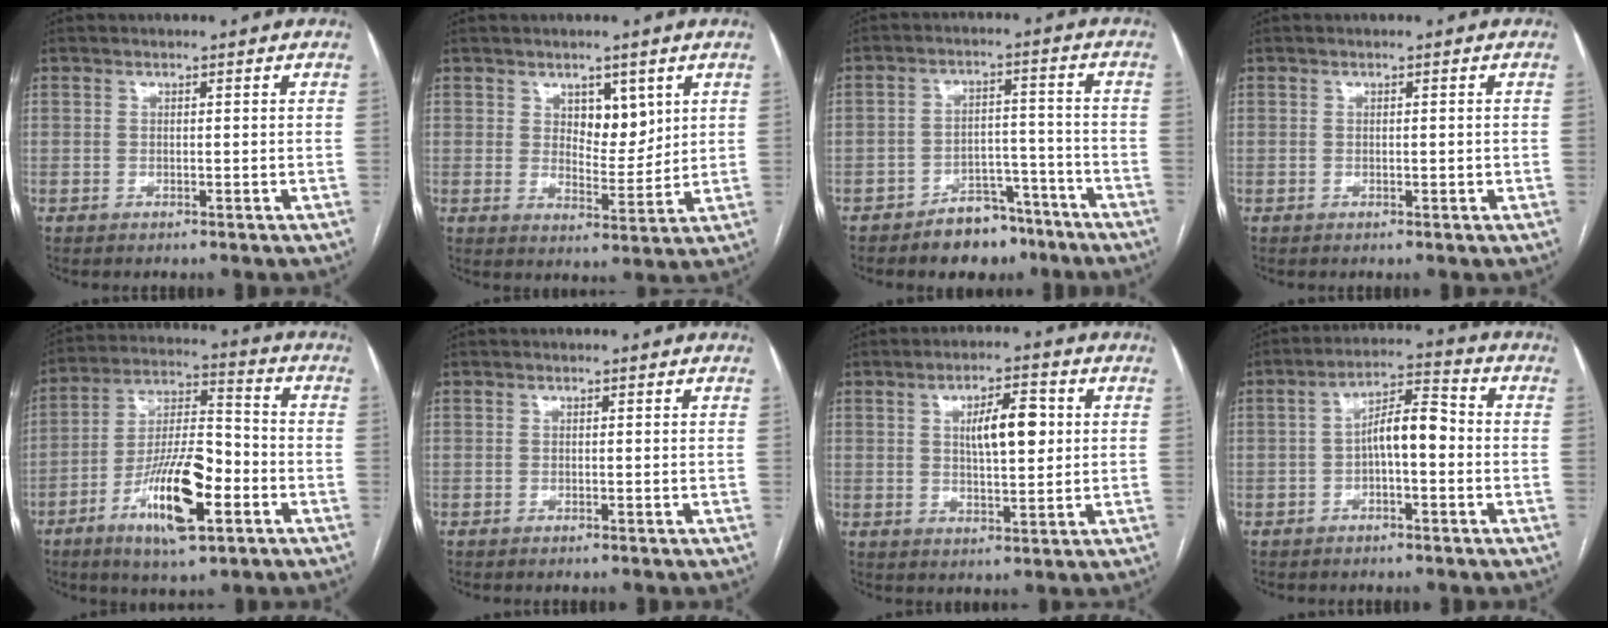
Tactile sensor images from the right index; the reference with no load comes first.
{"total": 5.6, "force": [2.7, 3.0, 3.9], "torque": [-0.053, -0.004, 0.047]}
{"total": 7.6, "force": [-5.8, 4.0, 2.9], "torque": [-0.029, 0.020, -0.086]}
{"total": 0.7, "force": [-0.1, 0.3, 0.7], "torque": [-0.012, 0.001, 0.001]}
{"total": 15.0, "force": [-6.2, 3.9, 13.1], "torque": [-0.244, -0.002, -0.104]}
{"total": 0.0}
{"total": 7.3, "force": [1.6, 2.3, 6.8], "torque": [-0.110, 0.011, 0.030]}
{"total": 6.9, "force": [-0.9, 2.1, 6.5], "torque": [-0.112, 0.030, -0.016]}